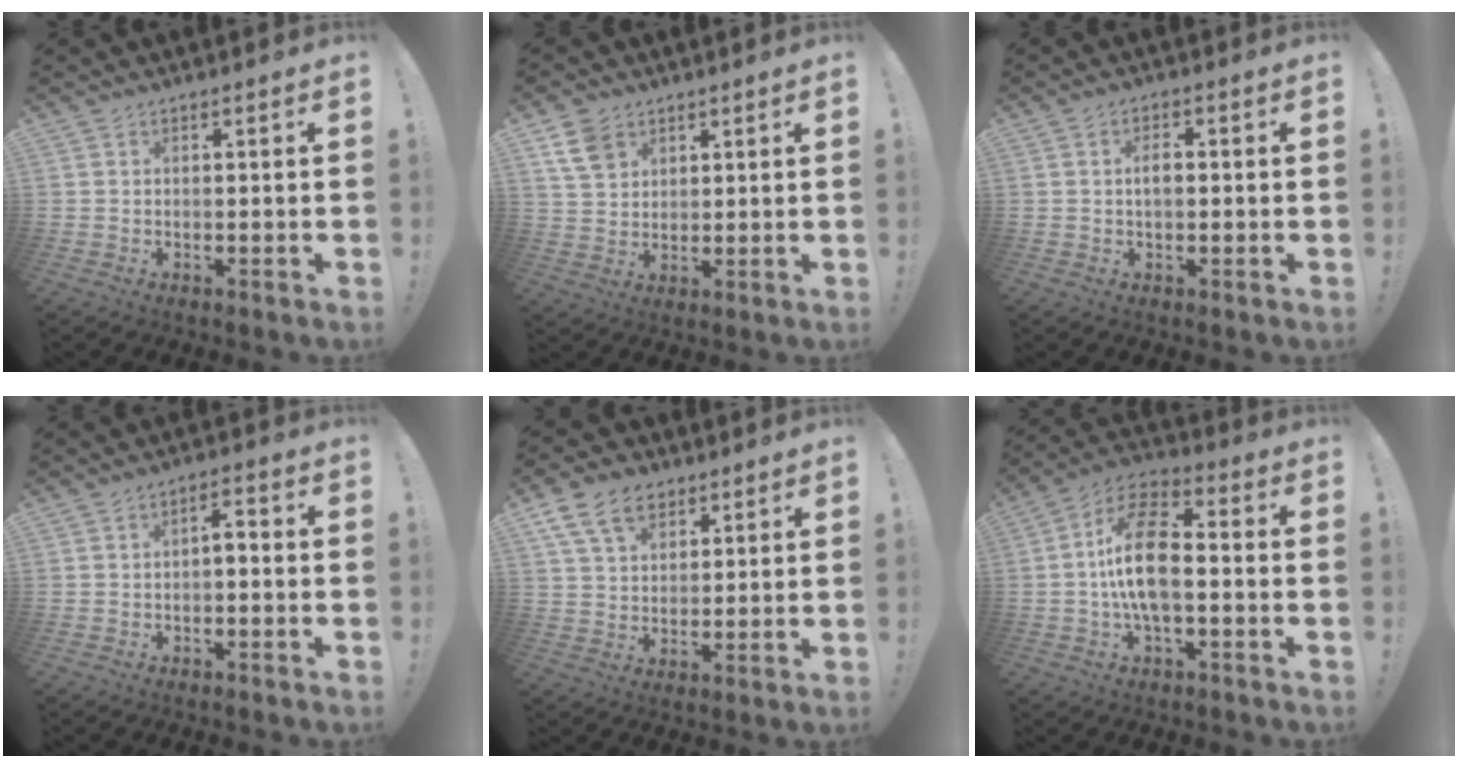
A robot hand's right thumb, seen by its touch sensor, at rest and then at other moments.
{"total": 8.3, "force": [4.6, 5.9, 3.6], "torque": [-0.054, -0.014, 0.093]}
{"total": 3.4, "force": [0.0, 1.7, 2.9], "torque": [-0.042, 0.005, -0.005]}
{"total": 3.5, "force": [-1.6, 1.4, 2.8], "torque": [-0.043, 0.007, -0.031]}
{"total": 11.9, "force": [6.3, 8.1, 6.0], "torque": [-0.095, -0.019, 0.122]}
{"total": 15.7, "force": [-1.3, 7.9, 13.6], "torque": [-0.249, 0.016, -0.024]}